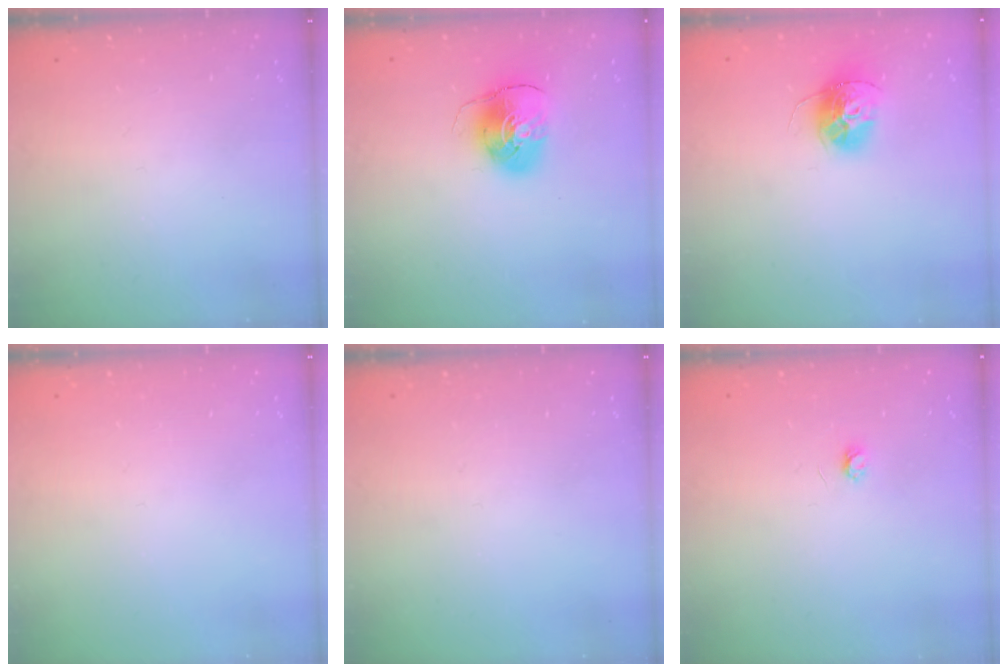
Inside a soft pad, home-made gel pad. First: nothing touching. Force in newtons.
{"total": 7.9, "press": 7.9, "slide": 0.7}
{"total": 13.4, "press": 13.4, "slide": 1.2}
{"total": 0.0}
{"total": 0.0}
{"total": 2.9, "press": 2.9, "slide": 0.3}